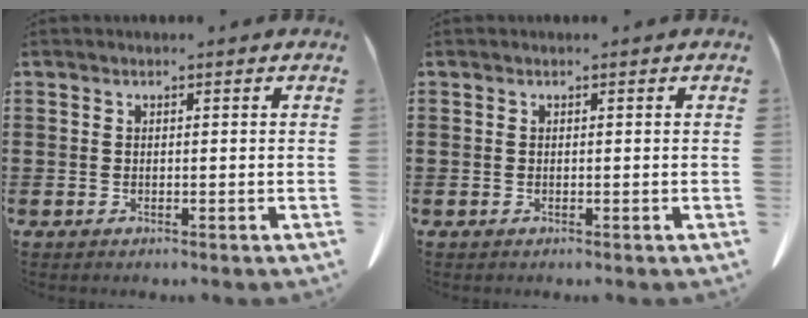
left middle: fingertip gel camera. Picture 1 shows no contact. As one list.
[{"total": 0.0}]